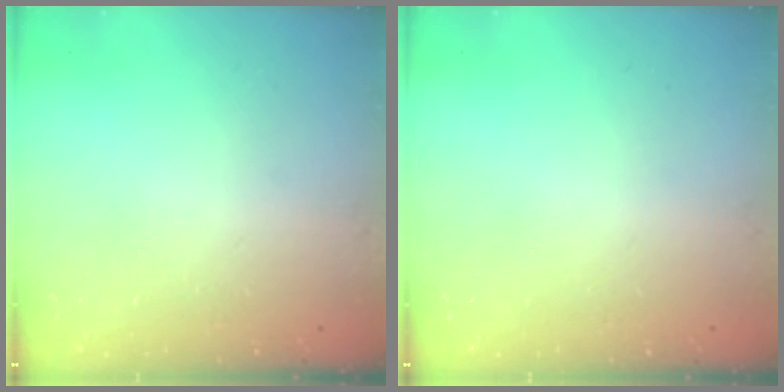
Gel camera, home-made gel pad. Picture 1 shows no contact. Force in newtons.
{"total": 0.0}